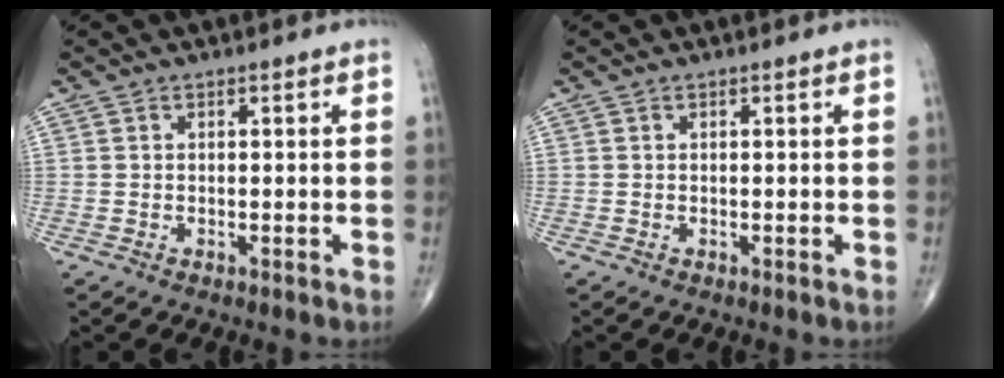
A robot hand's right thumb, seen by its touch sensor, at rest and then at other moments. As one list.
[{"total": 0.0}]